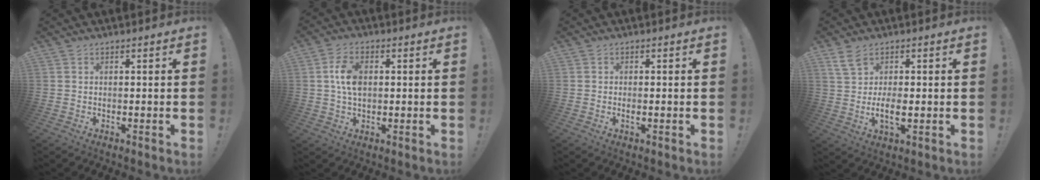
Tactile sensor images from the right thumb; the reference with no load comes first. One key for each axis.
{"total": 7.9, "fx": 0.9, "fy": 5.0, "fz": 6.1, "tx": -0.112, "ty": 0.005, "tz": 0.017}
{"total": 1.1, "fx": -0.1, "fy": 0.0, "fz": 1.1, "tx": -0.010, "ty": -0.005, "tz": -0.003}
{"total": 6.6, "fx": 0.5, "fy": 3.3, "fz": 5.7, "tx": -0.101, "ty": -0.008, "tz": 0.010}